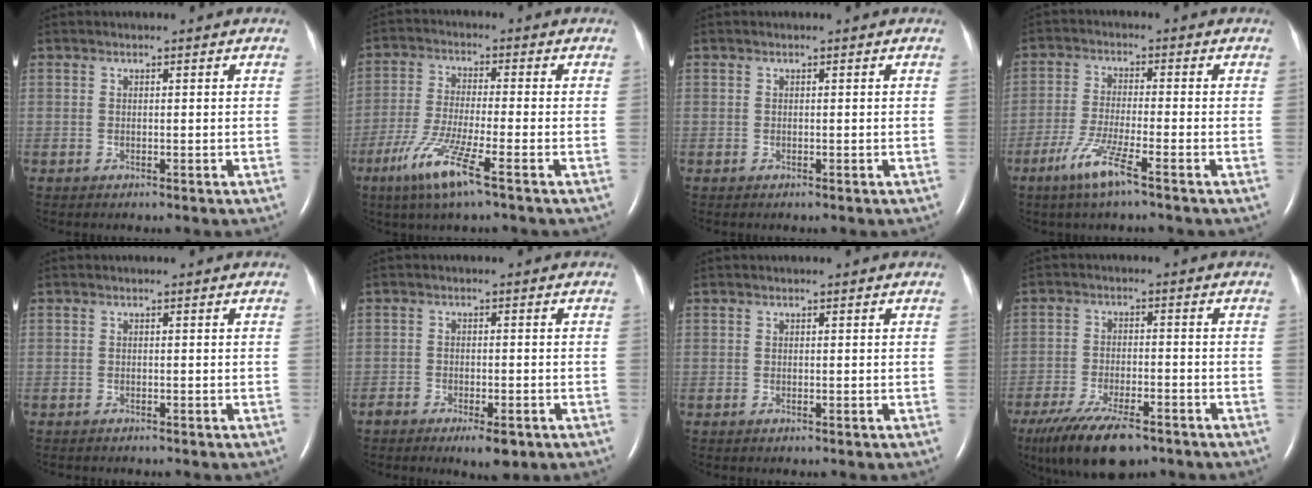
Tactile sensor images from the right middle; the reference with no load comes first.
{"total": 9.1, "force": [-4.9, -0.1, 7.6], "torque": [-0.157, -0.024, -0.095]}
{"total": 0.0}
{"total": 6.6, "force": [-4.0, -0.1, 5.3], "torque": [-0.109, -0.014, -0.079]}
{"total": 1.1, "force": [-1.1, 0.3, 0.3], "torque": [-0.009, -0.003, -0.014]}
{"total": 5.0, "force": [-3.2, 1.7, 3.4], "torque": [-0.053, -0.005, -0.046]}
{"total": 0.0}
{"total": 12.7, "force": [-9.1, 4.1, 7.9], "torque": [-0.153, -0.025, -0.152]}